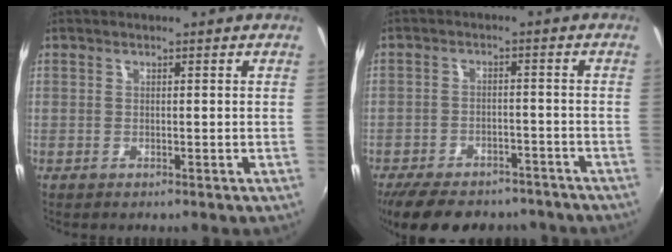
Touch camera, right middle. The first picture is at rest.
{"total": 15.4, "force": [-12.2, 6.8, 6.6], "torque": [-0.148, -0.002, -0.170]}